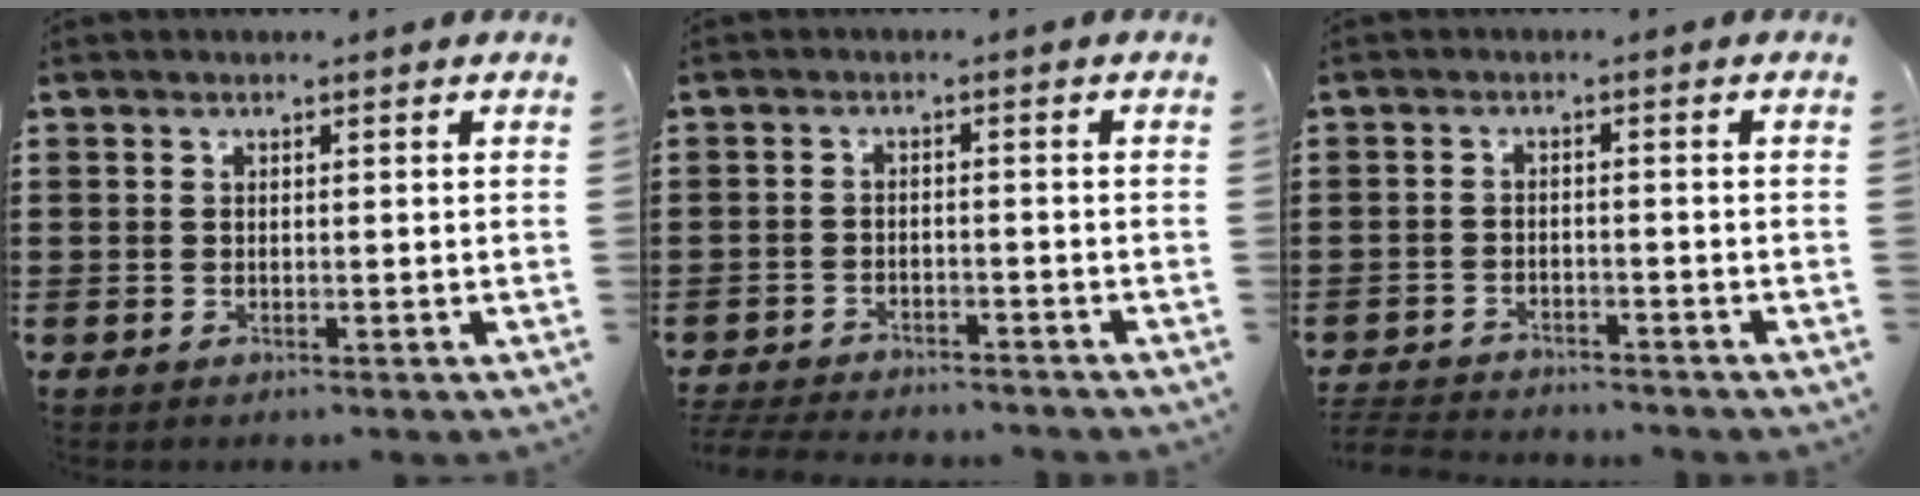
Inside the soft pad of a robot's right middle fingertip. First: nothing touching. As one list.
[{"total": 3.5, "force": [-3.5, 0.3, 0.3], "torque": [-0.014, -0.002, -0.076]}, {"total": 3.1, "force": [-3.0, 0.3, 0.0], "torque": [-0.005, -0.002, -0.066]}]